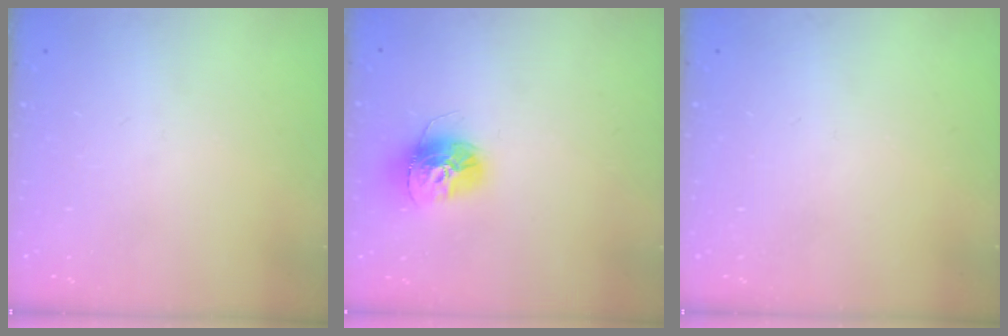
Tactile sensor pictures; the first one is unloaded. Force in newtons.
{"total": 13.8, "press": 13.7, "slide": 1.3}
{"total": 0.0}